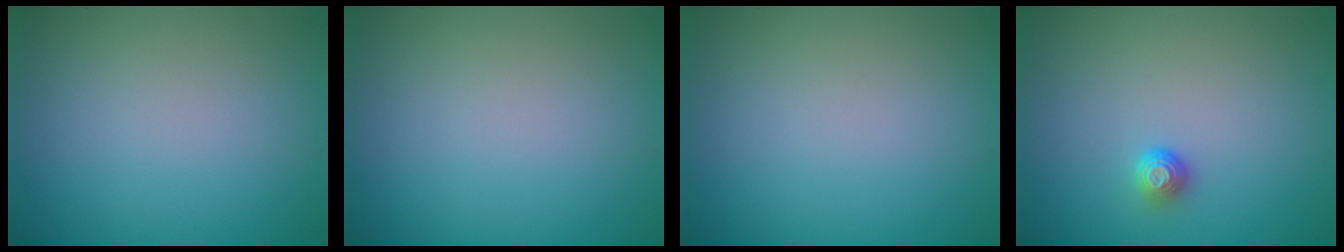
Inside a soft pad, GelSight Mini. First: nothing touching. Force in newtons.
{"total": 0.0}
{"total": 0.0}
{"total": 1.2, "press": 1.0, "slide": 0.6}